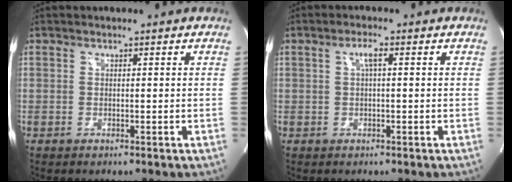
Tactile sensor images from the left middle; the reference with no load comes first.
{"total": 2.0, "force": [0.5, 0.3, 1.9], "torque": [-0.037, 0.005, 0.009]}